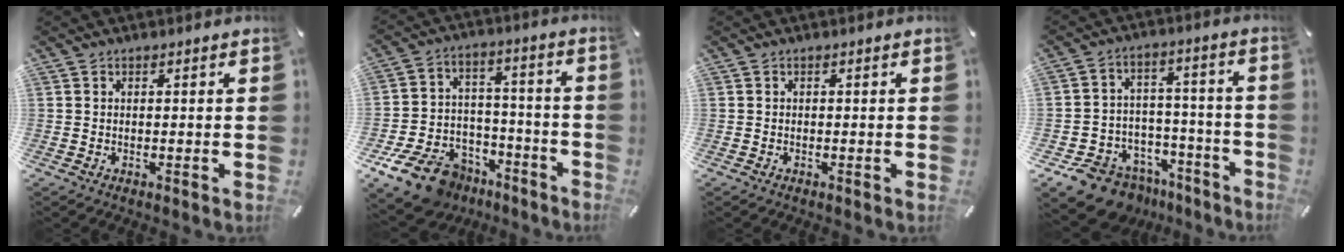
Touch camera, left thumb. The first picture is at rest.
{"total": 14.4, "force": [-9.6, 9.4, 5.4], "torque": [-0.090, 0.060, -0.160]}
{"total": 0.0}
{"total": 11.8, "force": [-8.8, 7.4, 2.8], "torque": [-0.042, 0.057, -0.149]}